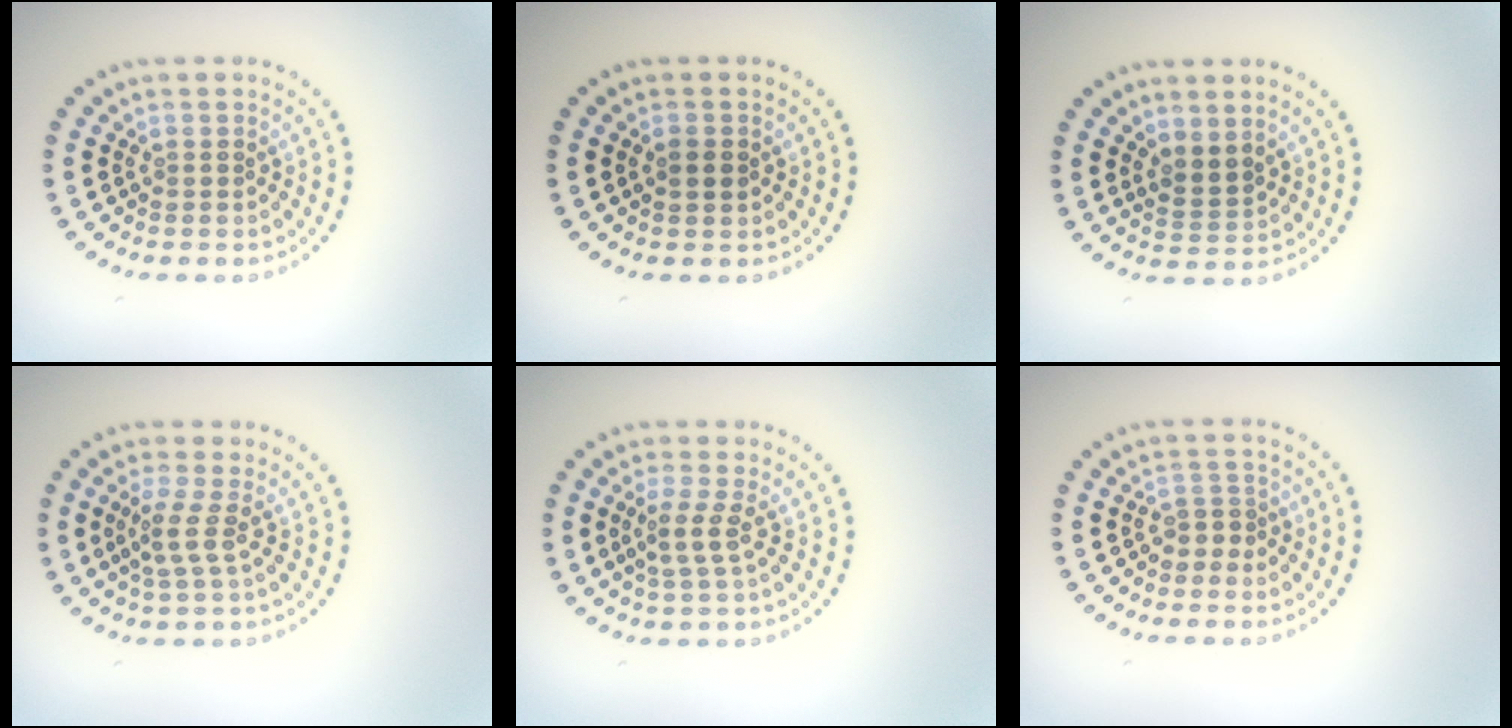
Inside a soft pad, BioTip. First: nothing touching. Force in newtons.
{"total": 1.2, "press": 1.2, "slide": 0.0}
{"total": 2.0, "press": 1.6, "slide": 1.2}
{"total": 2.0, "press": 1.3, "slide": 1.5}
{"total": 2.1, "press": 1.5, "slide": 1.4}
{"total": 1.6, "press": 1.2, "slide": 1.0}